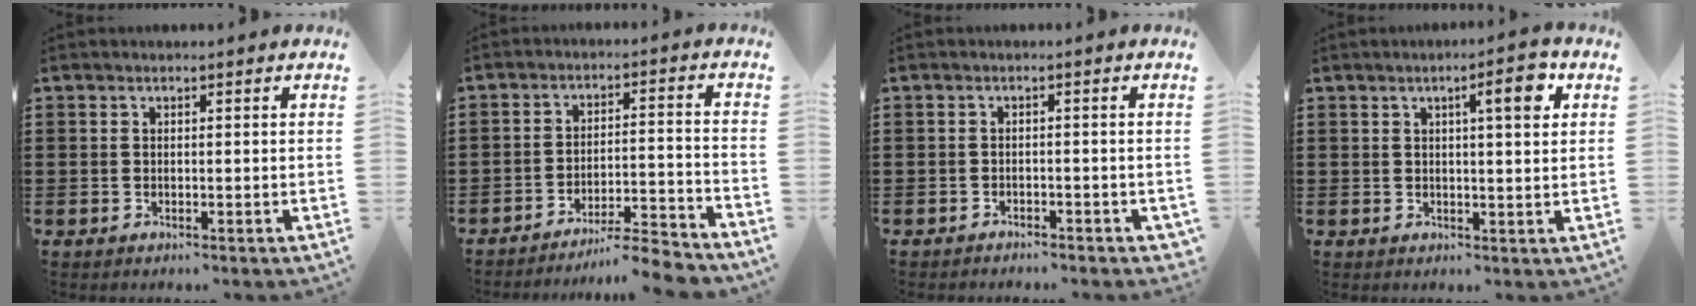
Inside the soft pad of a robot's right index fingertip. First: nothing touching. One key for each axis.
{"total": 6.4, "fx": -5.9, "fy": -0.2, "fz": 2.4, "tx": -0.036, "ty": -0.006, "tz": -0.113}
{"total": 1.1, "fx": -1.0, "fy": 0.4, "fz": 0.0, "tx": -0.006, "ty": 0.002, "tz": -0.024}
{"total": 5.1, "fx": 2.0, "fy": 0.9, "fz": 4.6, "tx": -0.063, "ty": -0.005, "tz": 0.022}